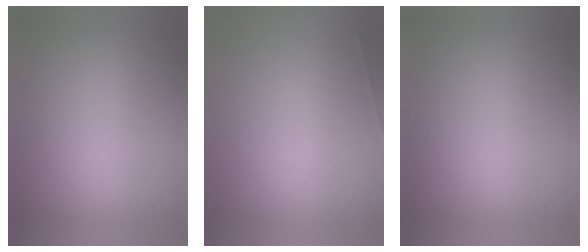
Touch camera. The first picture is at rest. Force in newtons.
{"total": 6.7}
{"total": 0.0}